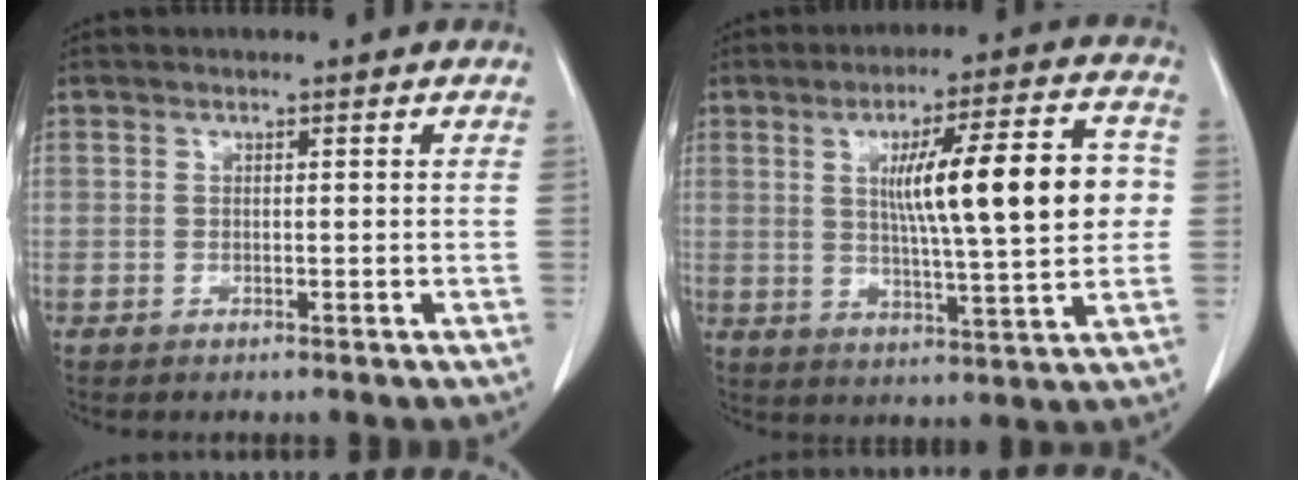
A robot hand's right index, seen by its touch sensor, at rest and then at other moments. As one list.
[{"total": 15.6, "force": [2.0, 2.1, 15.3], "torque": [-0.229, 0.021, 0.033]}]